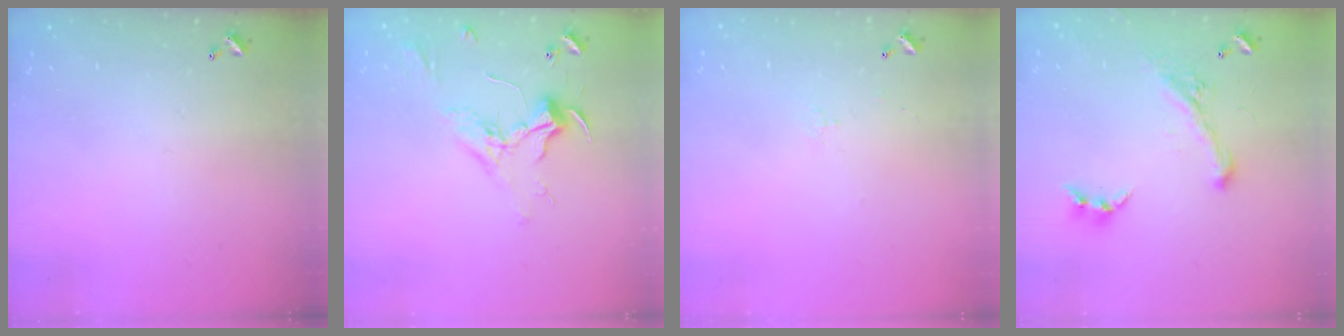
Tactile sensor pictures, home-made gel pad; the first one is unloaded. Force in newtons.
{"total": 2.4, "press": 2.3, "slide": 0.9}
{"total": 0.7, "press": 0.2, "slide": 0.6}
{"total": 1.9, "press": 1.3, "slide": 1.4}